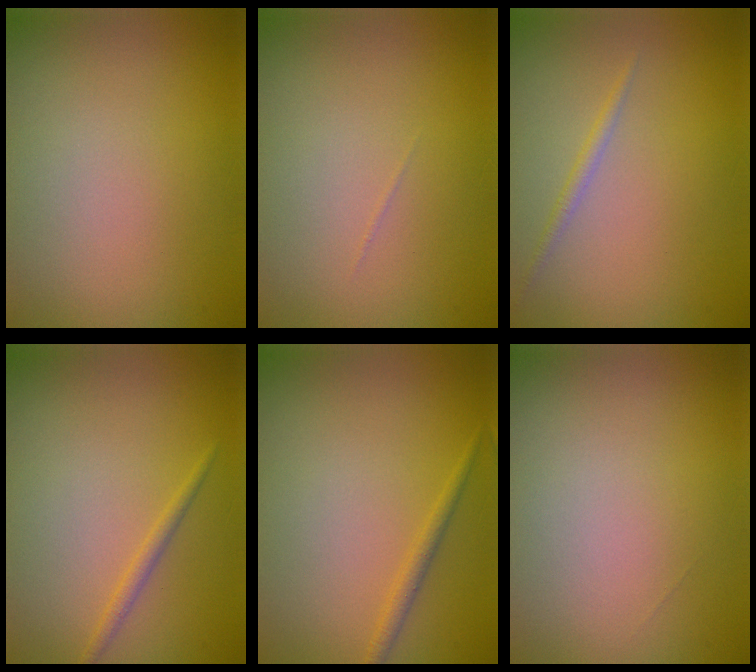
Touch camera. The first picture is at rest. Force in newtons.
{"total": 0.0}
{"total": 0.9, "press": 0.9, "slide": 0.0}
{"total": 1.0, "press": 1.0, "slide": 0.1}
{"total": 1.2, "press": 1.1, "slide": 0.1}
{"total": 0.0}